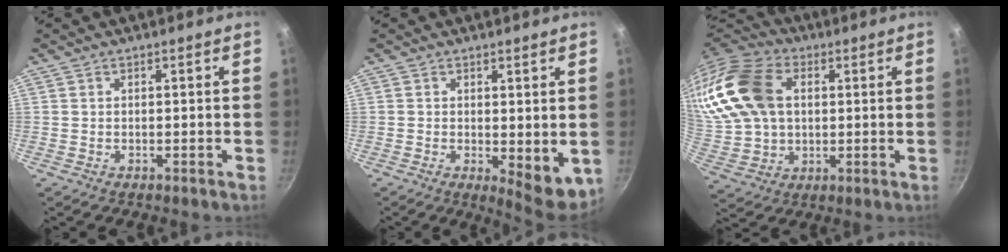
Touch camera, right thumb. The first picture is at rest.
{"total": 7.0, "force": [-0.1, 3.0, 6.3], "torque": [-0.071, -0.013, 0.006]}
{"total": 20.3, "force": [4.6, 14.7, 13.2], "torque": [-0.268, 0.014, 0.086]}